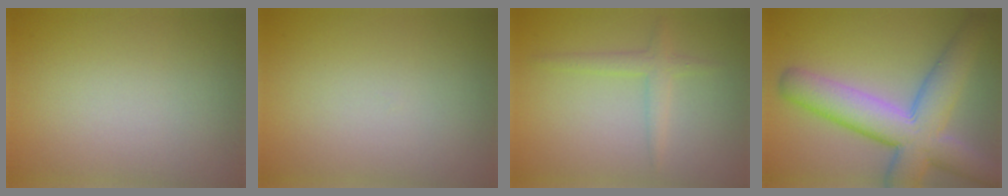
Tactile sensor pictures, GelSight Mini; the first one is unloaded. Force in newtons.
{"total": 0.0}
{"total": 1.8, "press": 1.8, "slide": 0.2}
{"total": 9.2, "press": 9.1, "slide": 0.7}